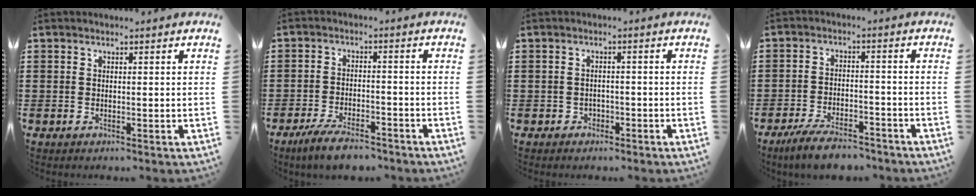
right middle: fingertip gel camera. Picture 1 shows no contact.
{"total": 5.2, "force": [-4.5, 1.0, 2.4], "torque": [-0.053, -0.002, -0.086]}
{"total": 1.3, "force": [-1.0, 0.8, 0.1], "torque": [-0.008, 0.000, -0.024]}
{"total": 5.9, "force": [-5.2, 1.2, 2.4], "torque": [-0.050, 0.003, -0.100]}